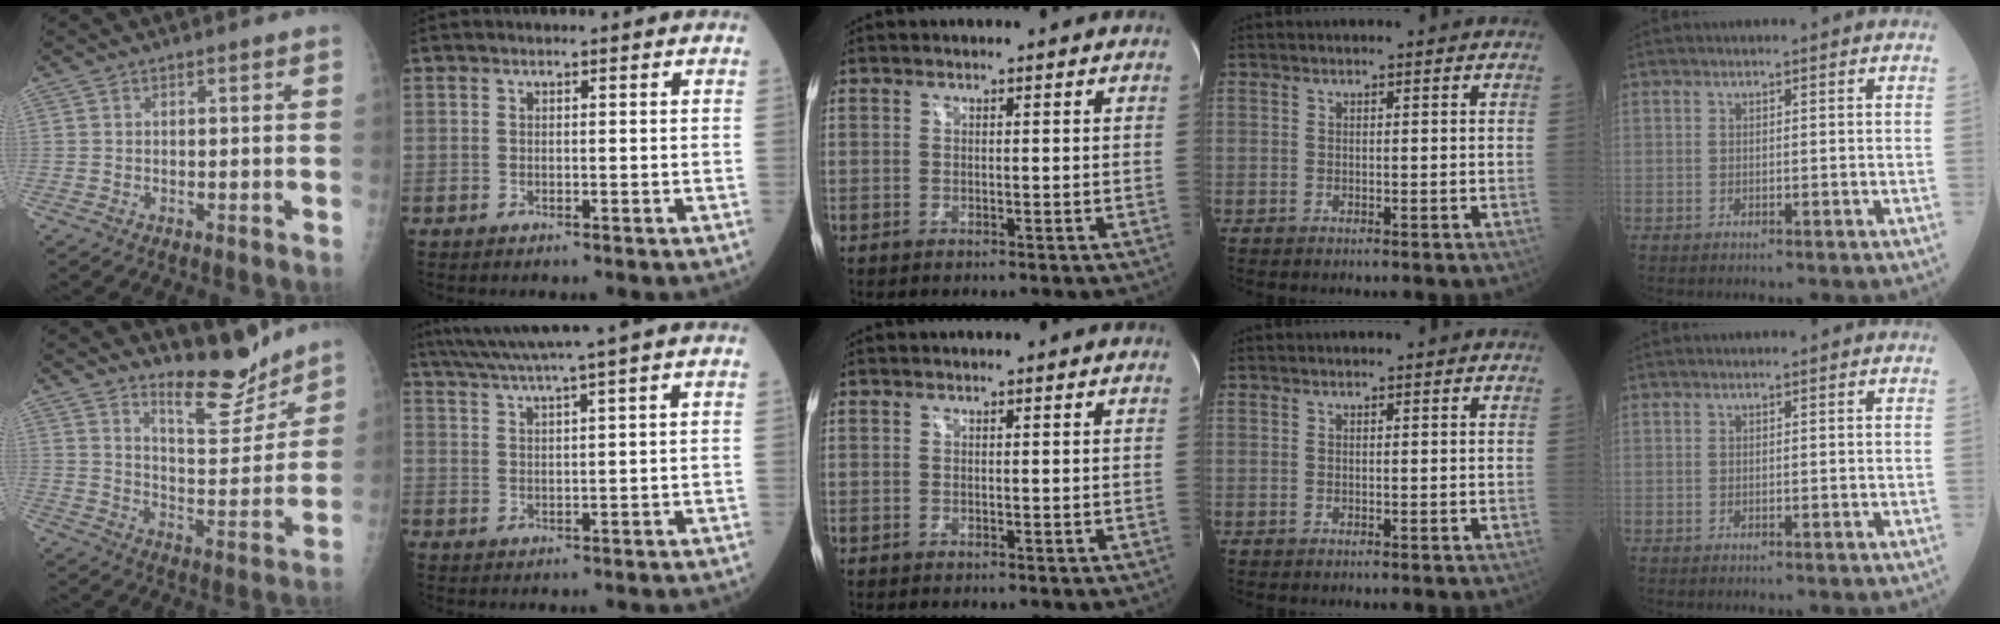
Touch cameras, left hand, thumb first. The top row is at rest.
{"thumb": {"total": 10.3, "force": [9.2, 2.6, 3.7], "torque": [-0.028, -0.083, 0.158]}, "index": {"total": 8.7, "force": [7.1, -2.2, 4.3], "torque": [-0.073, 0.019, 0.114]}}